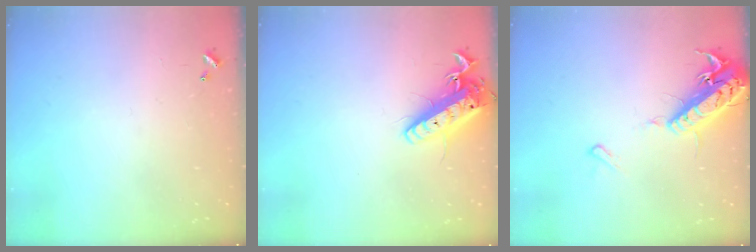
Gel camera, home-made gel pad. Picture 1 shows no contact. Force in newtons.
{"total": 14.8, "press": 14.6, "slide": 2.9}
{"total": 16.1, "press": 15.8, "slide": 3.4}